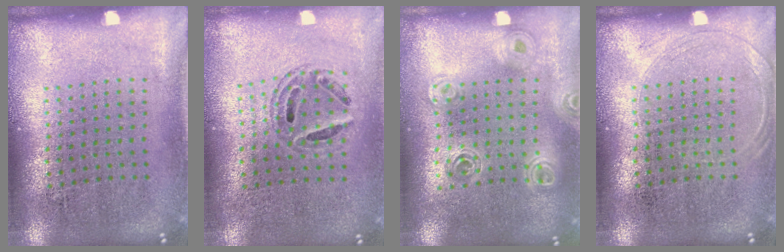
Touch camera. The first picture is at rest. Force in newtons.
{"total": 0.6, "press": 0.6, "slide": 0.2}
{"total": 1.4, "press": 1.3, "slide": 0.6}
{"total": 1.1, "press": 1.0, "slide": 0.3}